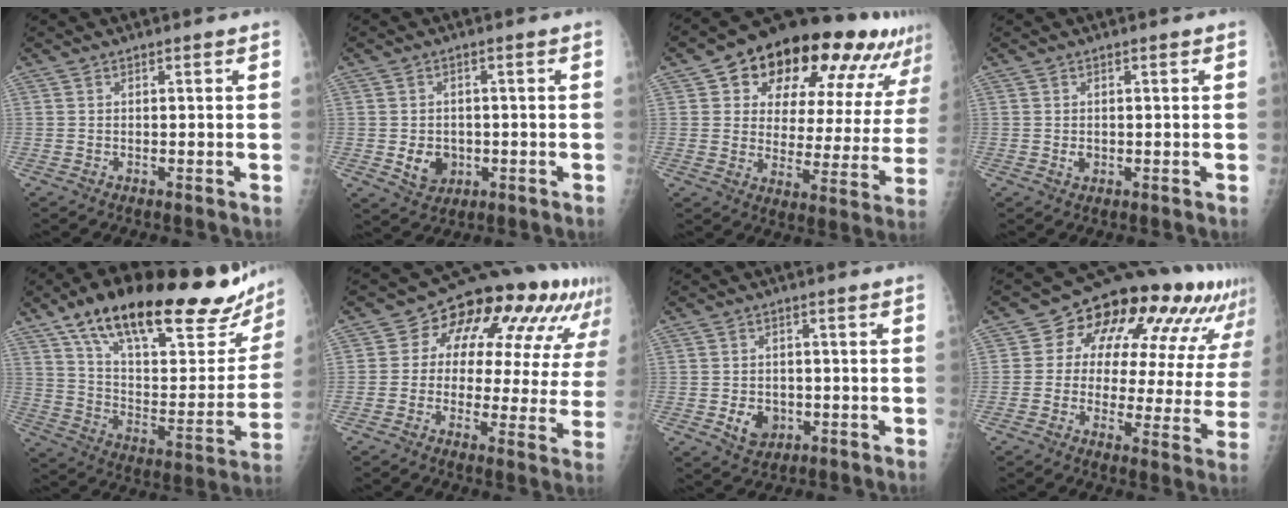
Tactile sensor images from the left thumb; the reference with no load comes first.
{"total": 5.3, "force": [-1.0, 4.4, 2.8], "torque": [-0.025, 0.002, -0.005]}
{"total": 25.4, "force": [15.5, 11.8, 16.3], "torque": [-0.200, -0.024, 0.211]}
{"total": 1.3, "force": [-0.1, 1.1, 0.7], "torque": [-0.008, 0.000, 0.003]}
{"total": 34.1, "force": [22.7, 11.7, 22.6], "torque": [-0.316, -0.038, 0.347]}
{"total": 19.9, "force": [8.6, 10.8, 14.4], "torque": [-0.153, 0.018, 0.105]}
{"total": 4.9, "force": [-1.3, 4.0, 2.6], "torque": [-0.026, 0.003, -0.011]}
{"total": 22.2, "force": [11.8, 11.3, 14.9], "torque": [-0.166, -0.002, 0.146]}